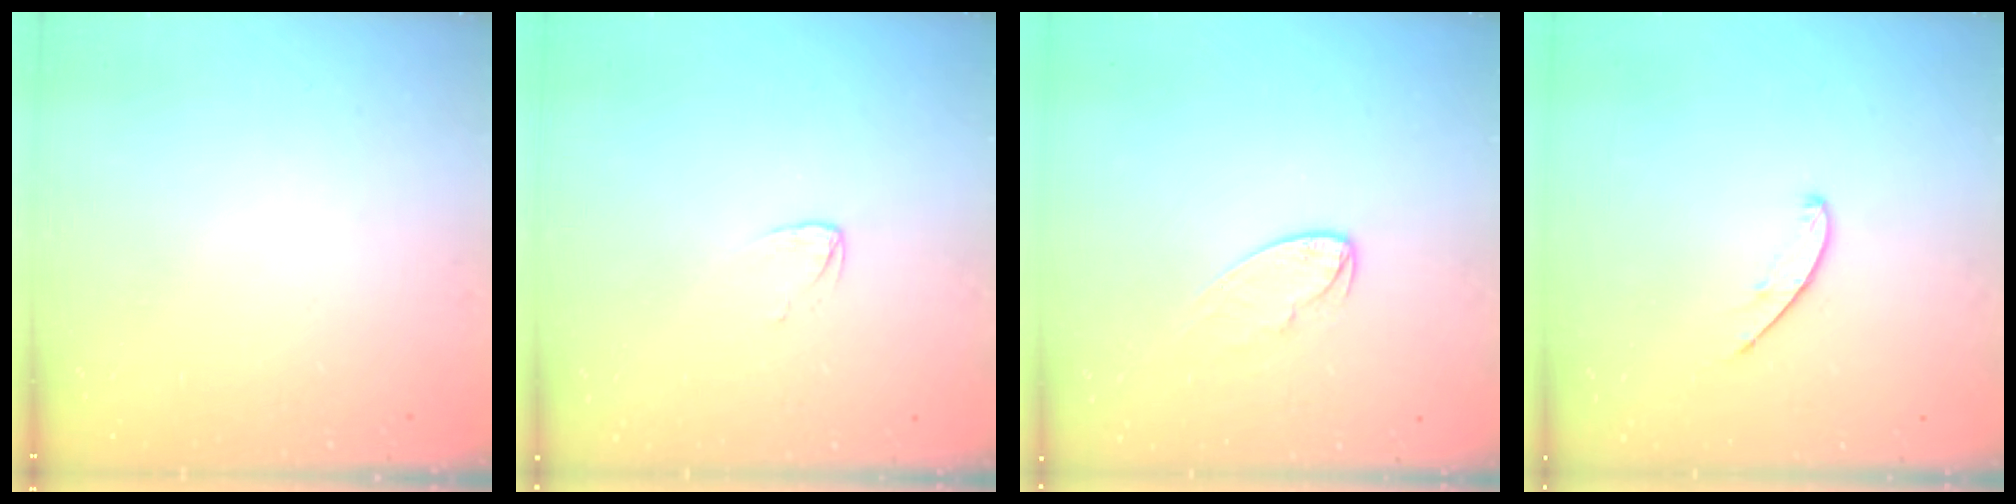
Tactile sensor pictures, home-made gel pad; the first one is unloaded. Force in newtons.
{"total": 3.0, "press": 3.0, "slide": 0.3}
{"total": 6.3, "press": 6.3, "slide": 0.4}
{"total": 4.6, "press": 4.6, "slide": 0.5}